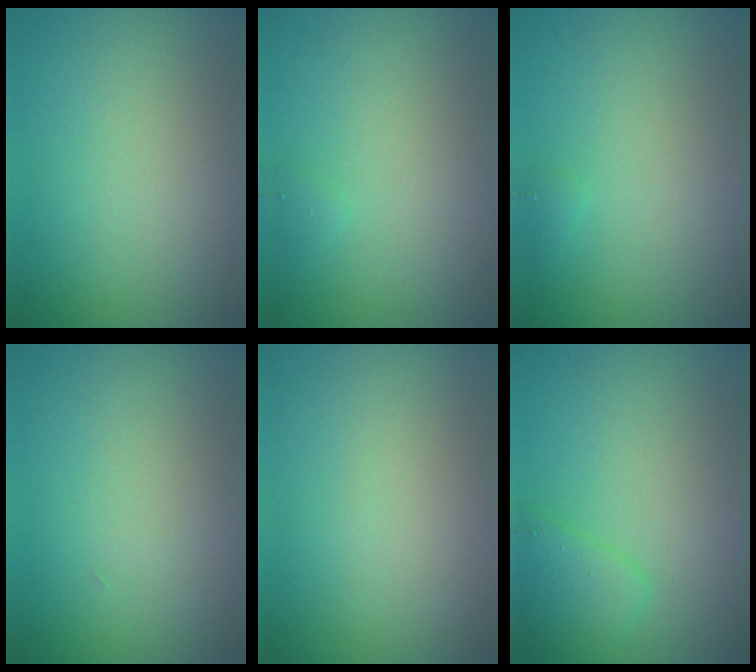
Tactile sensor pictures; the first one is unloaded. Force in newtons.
{"total": 0.6, "press": 0.6, "slide": 0.1}
{"total": 0.6, "press": 0.6, "slide": 0.1}
{"total": 0.0}
{"total": 0.0}
{"total": 1.8, "press": 1.8, "slide": 0.1}